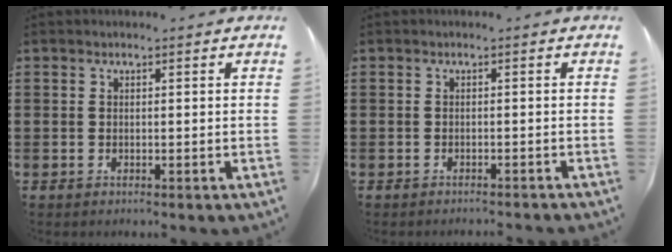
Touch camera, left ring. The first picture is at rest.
{"total": 0.8, "force": [-0.8, -0.1, 0.2], "torque": [-0.005, 0.000, -0.016]}